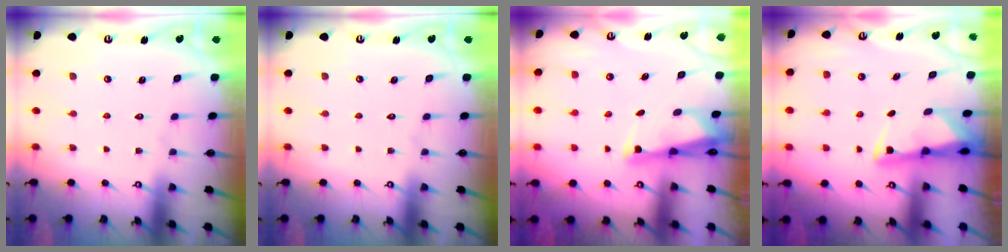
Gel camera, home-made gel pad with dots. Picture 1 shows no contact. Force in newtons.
{"total": 0.0}
{"total": 2.7, "press": 2.6, "slide": 0.8}
{"total": 3.1, "press": 3.0, "slide": 0.6}